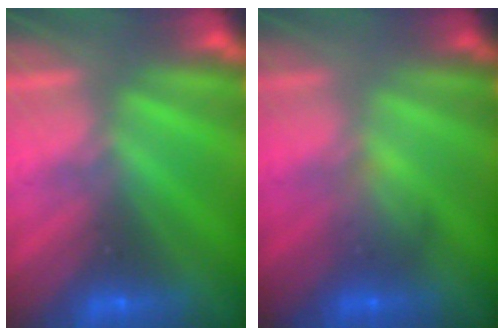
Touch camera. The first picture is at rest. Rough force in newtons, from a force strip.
{"total": 1.9}